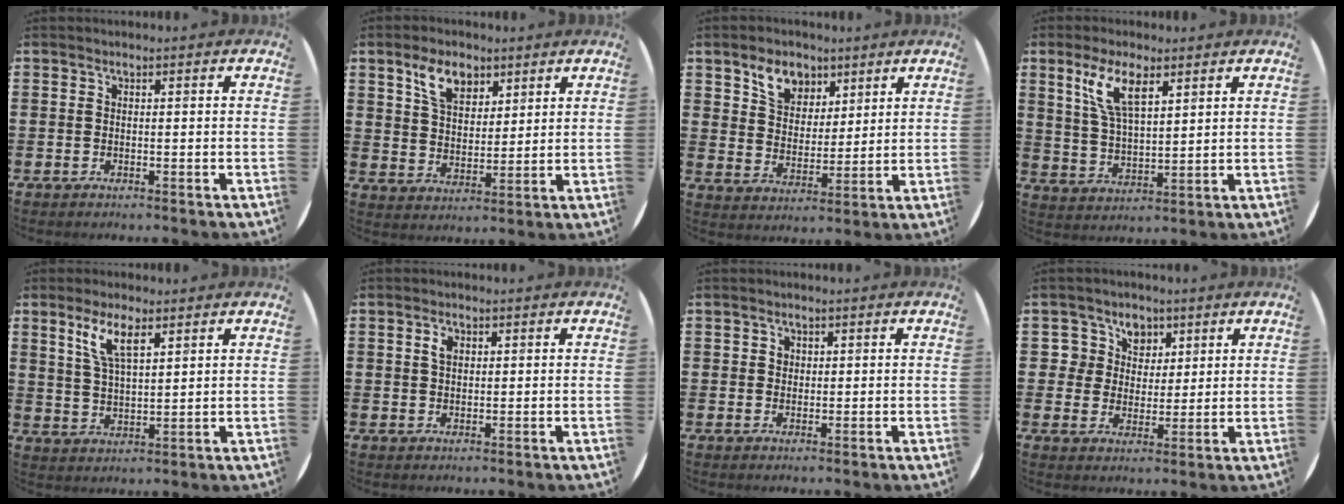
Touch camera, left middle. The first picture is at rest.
{"total": 6.2, "force": [4.1, 3.4, 3.1], "torque": [-0.059, 0.002, 0.073]}
{"total": 6.0, "force": [4.4, 3.7, 1.6], "torque": [-0.033, 0.000, 0.081]}
{"total": 7.1, "force": [4.3, 2.3, 5.1], "torque": [-0.114, 0.003, 0.076]}
{"total": 6.0, "force": [3.6, 1.8, 4.4], "torque": [-0.090, 0.005, 0.061]}
{"total": 1.9, "force": [0.8, 1.2, 1.2], "torque": [-0.018, 0.004, 0.013]}
{"total": 1.2, "force": [0.6, 1.0, 0.2], "torque": [0.003, 0.000, 0.011]}
{"total": 4.9, "force": [2.6, 4.1, 0.3], "torque": [-0.025, 0.012, 0.046]}